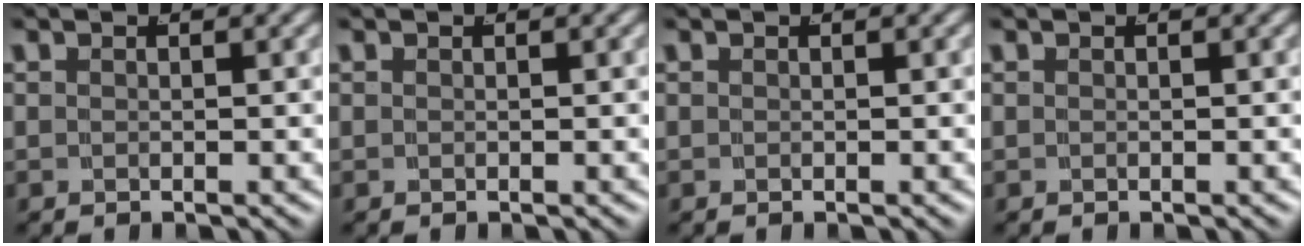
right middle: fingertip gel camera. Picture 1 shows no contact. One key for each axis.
{"total": 0.0}
{"total": 0.0}
{"total": 0.0}